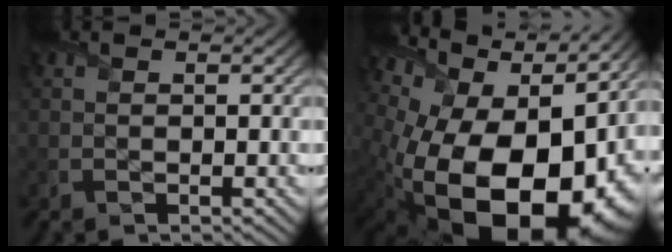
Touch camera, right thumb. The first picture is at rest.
{"total": 20.2, "force": [-1.0, 12.6, 15.8], "torque": [-0.269, -0.047, 0.021]}